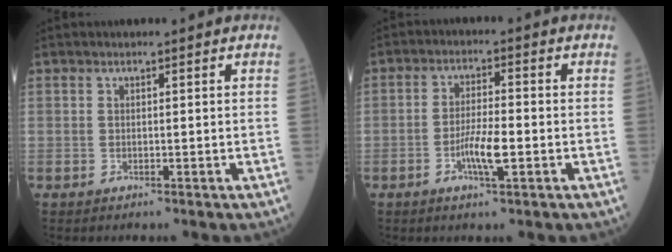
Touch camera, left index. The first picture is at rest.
{"total": 4.9, "force": [-1.9, 0.6, 4.5], "torque": [-0.087, -0.006, -0.036]}